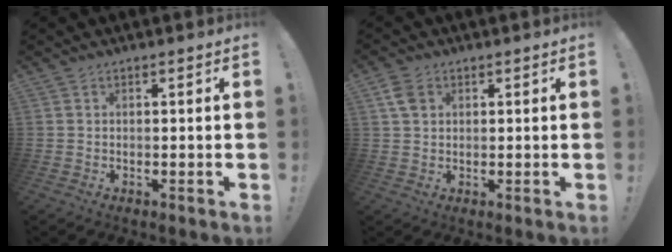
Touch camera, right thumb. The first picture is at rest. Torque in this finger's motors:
{"motor_torque": [0.08, -0.04, 0.16, 0.32, 0.01]}